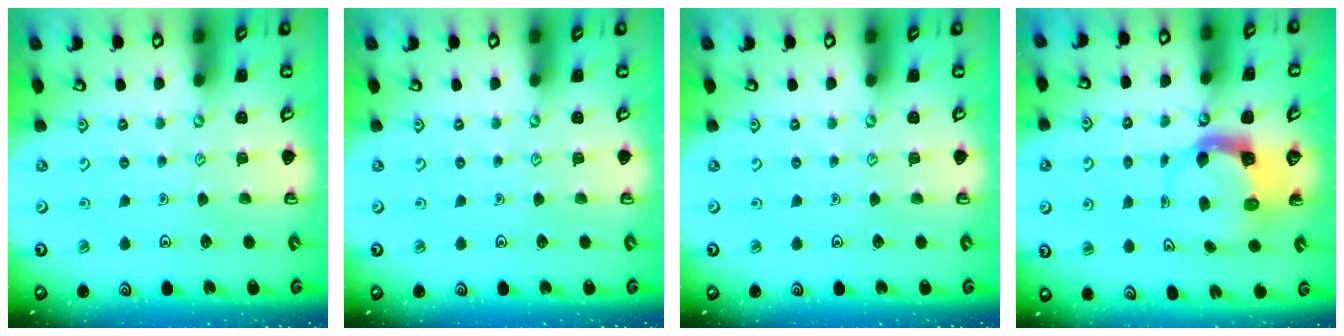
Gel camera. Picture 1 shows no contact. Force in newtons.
{"total": 0.0}
{"total": 0.0}
{"total": 4.4, "press": 4.4, "slide": 0.7}